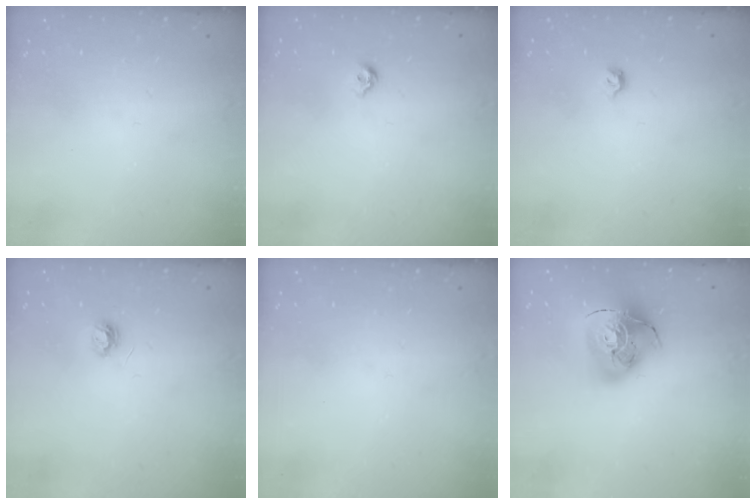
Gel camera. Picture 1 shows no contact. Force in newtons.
{"total": 5.0, "press": 4.9, "slide": 0.8}
{"total": 3.2, "press": 3.1, "slide": 0.7}
{"total": 3.9, "press": 3.9, "slide": 0.5}
{"total": 0.0}
{"total": 18.7, "press": 18.6, "slide": 2.1}